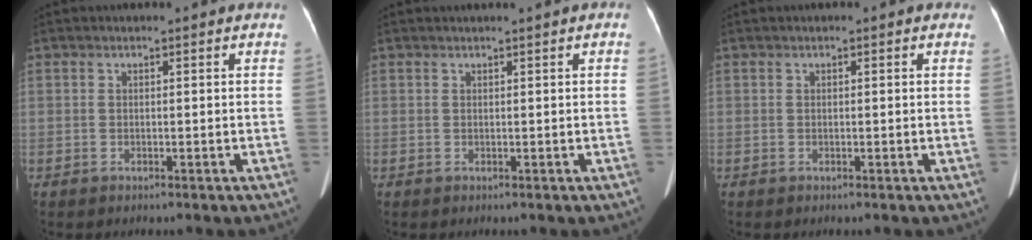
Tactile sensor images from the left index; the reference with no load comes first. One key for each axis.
{"total": 1.0, "fx": 0.6, "fy": -0.2, "fz": 0.7, "tx": -0.011, "ty": 0.010, "tz": 0.011}
{"total": 0.6, "fx": 0.3, "fy": 0.3, "fz": 0.5, "tx": -0.010, "ty": 0.007, "tz": 0.002}